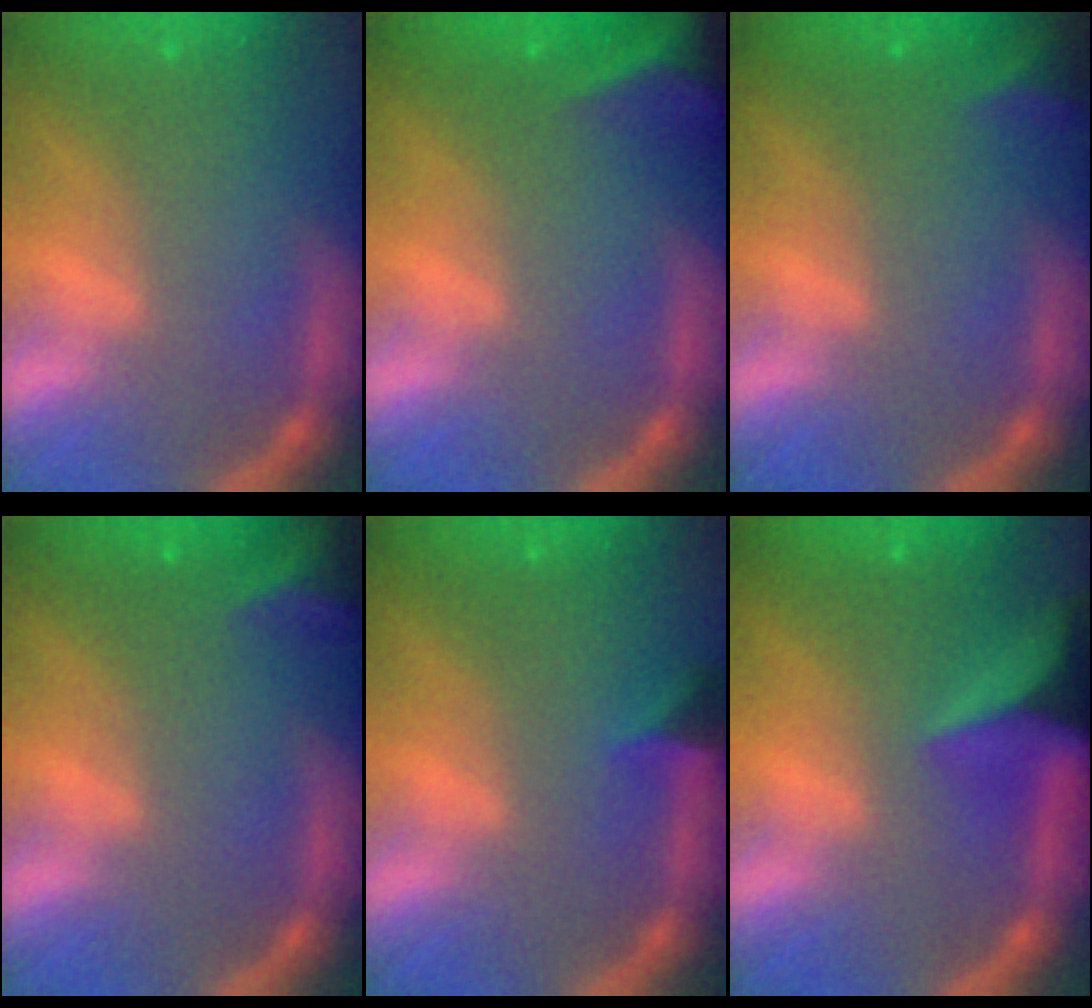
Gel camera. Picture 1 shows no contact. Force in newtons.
{"total": 7.5}
{"total": 2.4}
{"total": 3.5}
{"total": 1.9}
{"total": 9.4}